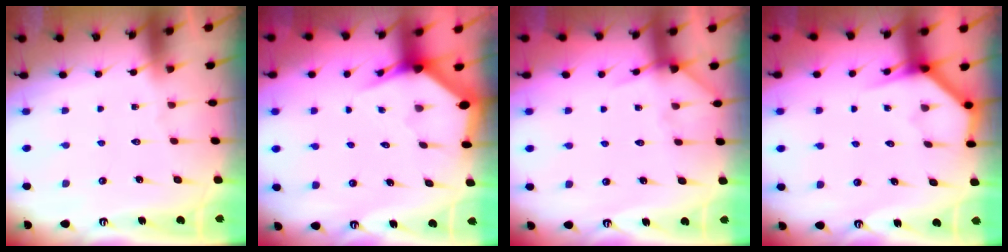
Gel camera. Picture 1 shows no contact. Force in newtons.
{"total": 3.4, "press": 3.4, "slide": 0.4}
{"total": 4.4, "press": 4.3, "slide": 0.7}
{"total": 3.6, "press": 3.6, "slide": 0.3}